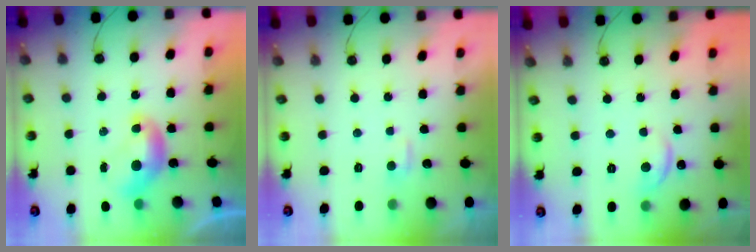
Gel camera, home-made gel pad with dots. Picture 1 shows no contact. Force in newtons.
{"total": 2.5, "press": 2.5, "slide": 0.3}
{"total": 3.6, "press": 3.5, "slide": 0.8}